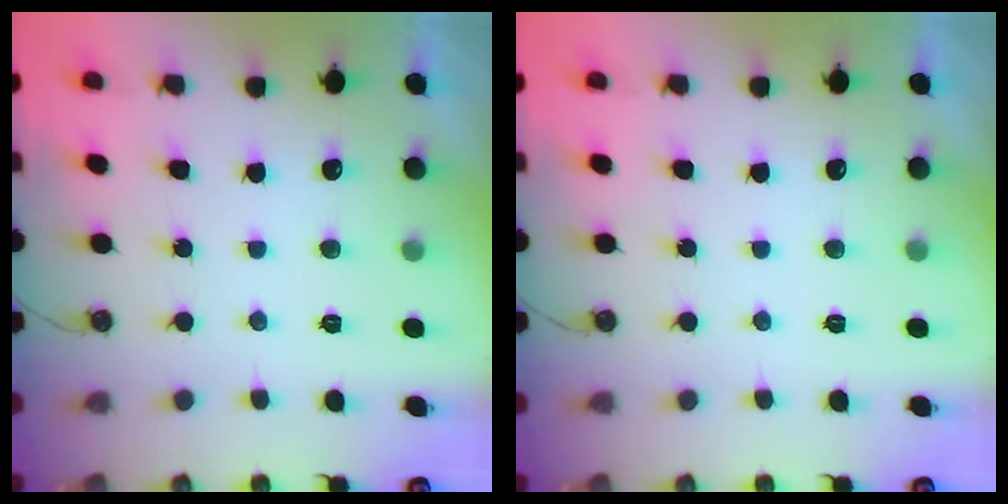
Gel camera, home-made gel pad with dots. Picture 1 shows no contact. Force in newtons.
{"total": 0.0}